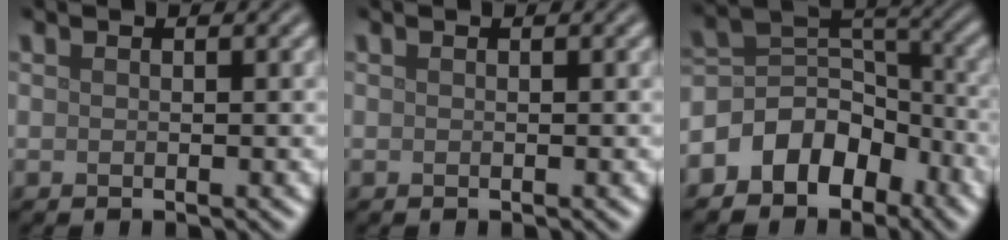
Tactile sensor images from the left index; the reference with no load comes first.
{"total": 0.0}
{"total": 6.1, "force": [-3.6, 4.2, 2.7], "torque": [-0.022, 0.009, -0.076]}